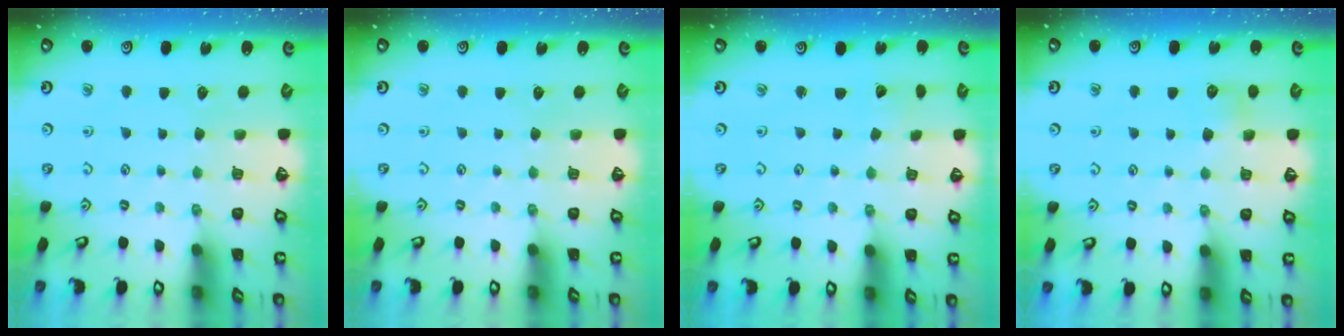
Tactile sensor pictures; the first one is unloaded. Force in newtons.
{"total": 0.0}
{"total": 0.9, "press": 0.9, "slide": 0.1}
{"total": 4.6, "press": 4.6, "slide": 0.6}